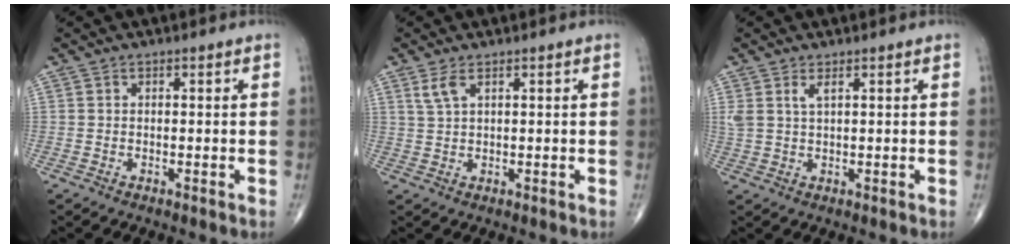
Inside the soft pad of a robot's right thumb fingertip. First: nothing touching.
{"total": 2.7, "force": [1.5, 0.9, 2.0], "torque": [-0.049, 0.004, 0.039]}
{"total": 2.5, "force": [1.3, 0.7, 2.0], "torque": [-0.047, 0.001, 0.033]}